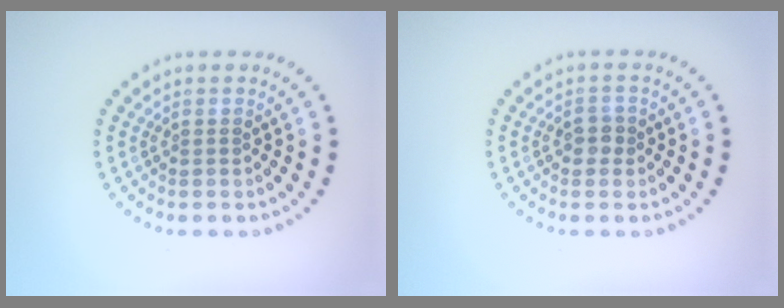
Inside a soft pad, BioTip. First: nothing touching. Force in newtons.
{"total": 1.5, "press": 1.5, "slide": 0.3}